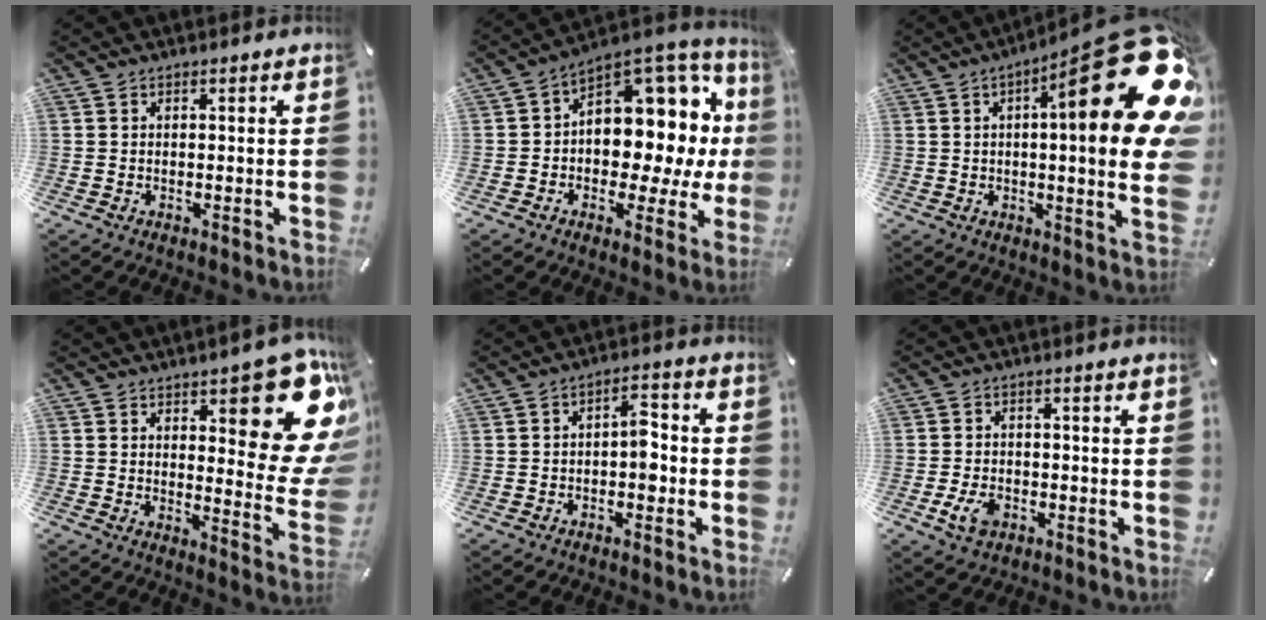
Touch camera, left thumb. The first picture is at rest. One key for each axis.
{"total": 12.6, "fx": 3.7, "fy": 8.8, "fz": 8.2, "tx": -0.086, "ty": -0.070, "tz": 0.060}
{"total": 32.2, "fx": 10.5, "fy": 8.4, "fz": 29.2, "tx": -0.385, "ty": -0.090, "tz": 0.181}
{"total": 19.9, "fx": 9.8, "fy": 7.7, "fz": 15.6, "tx": -0.179, "ty": -0.087, "tz": 0.157}
{"total": 5.6, "fx": -1.4, "fy": 3.1, "fz": 4.4, "tx": -0.069, "ty": 0.016, "tz": -0.028}
{"total": 4.7, "fx": -2.0, "fy": 3.1, "fz": 2.9, "tx": -0.073, "ty": 0.000, "tz": -0.040}